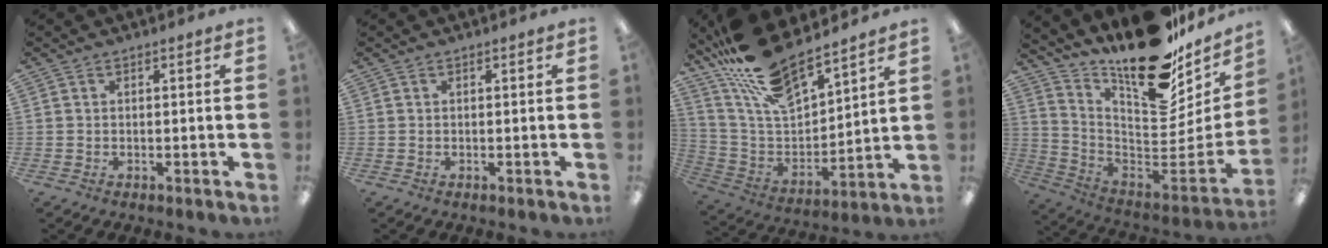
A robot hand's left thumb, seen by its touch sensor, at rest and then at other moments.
{"total": 0.0}
{"total": 18.6, "force": [15.9, 5.1, 8.2], "torque": [-0.186, -0.099, 0.285]}
{"total": 21.1, "force": [16.2, 7.2, 11.4], "torque": [-0.144, -0.137, 0.269]}